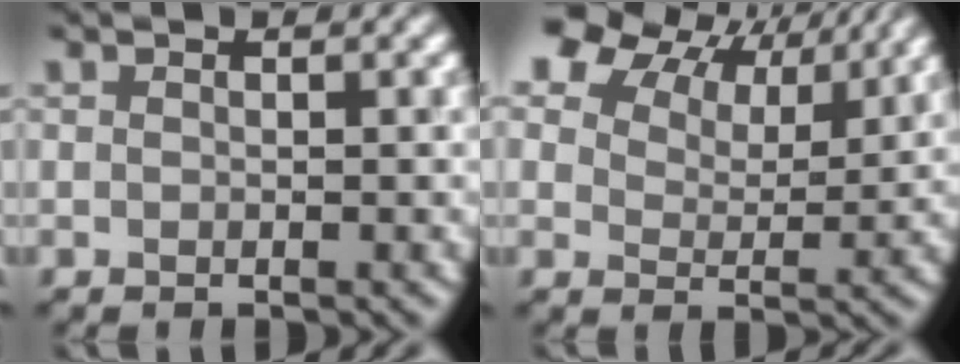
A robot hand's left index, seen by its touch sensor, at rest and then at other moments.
{"total": 11.6, "force": [8.4, 5.8, 5.7], "torque": [-0.116, 0.023, 0.135]}